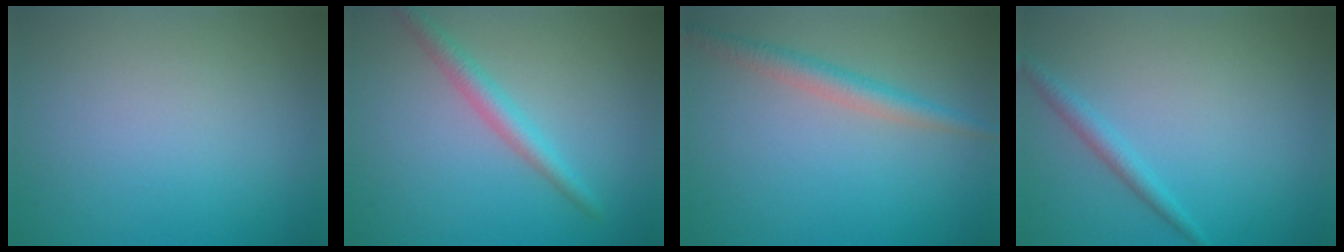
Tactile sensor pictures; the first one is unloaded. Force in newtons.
{"total": 2.5, "press": 2.5, "slide": 0.0}
{"total": 2.6, "press": 2.6, "slide": 0.0}
{"total": 1.6, "press": 1.6, "slide": 0.1}